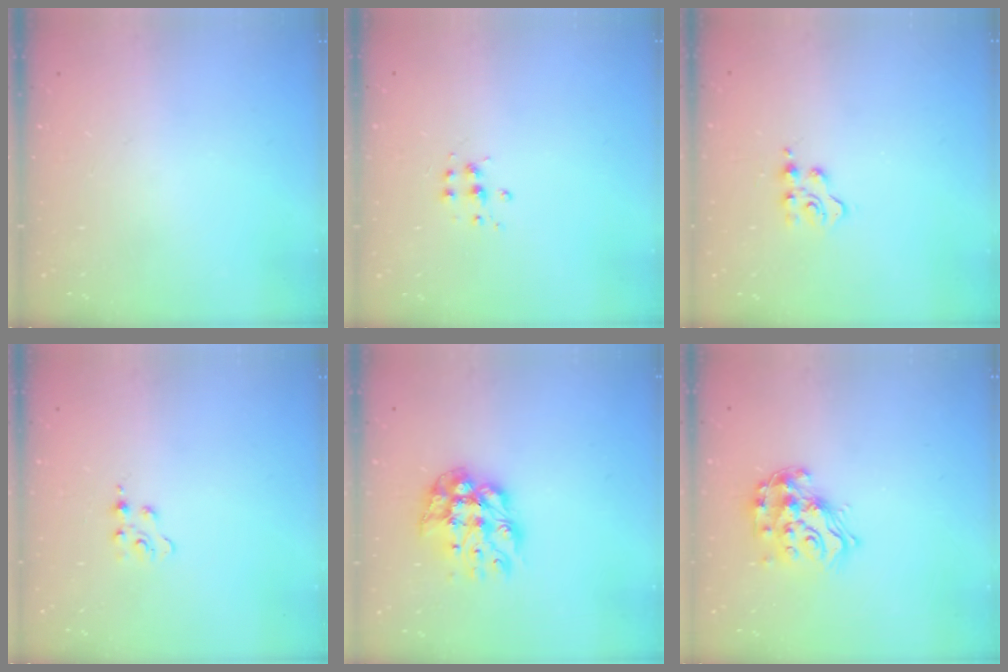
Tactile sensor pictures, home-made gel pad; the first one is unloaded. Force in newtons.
{"total": 4.8, "press": 4.7, "slide": 0.4}
{"total": 3.3, "press": 3.3, "slide": 0.6}
{"total": 2.3, "press": 2.3, "slide": 0.4}
{"total": 12.5, "press": 12.4, "slide": 1.1}
{"total": 14.2, "press": 14.1, "slide": 1.1}